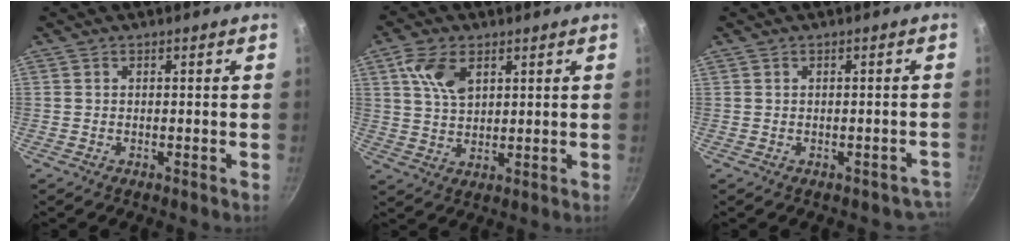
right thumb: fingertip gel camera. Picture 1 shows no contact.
{"total": 7.5, "force": [3.3, 4.5, 5.0], "torque": [-0.090, -0.007, 0.064]}
{"total": 3.2, "force": [-1.7, 2.4, 1.2], "torque": [0.023, 0.039, 0.001]}